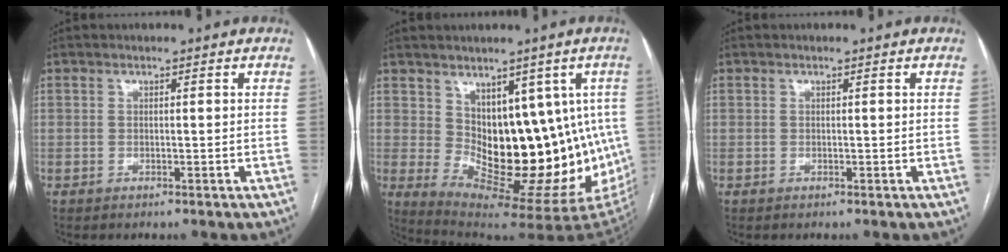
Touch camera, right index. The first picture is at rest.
{"total": 16.2, "force": [0.8, 7.5, 14.4], "torque": [-0.178, 0.006, 0.035]}
{"total": 0.0}